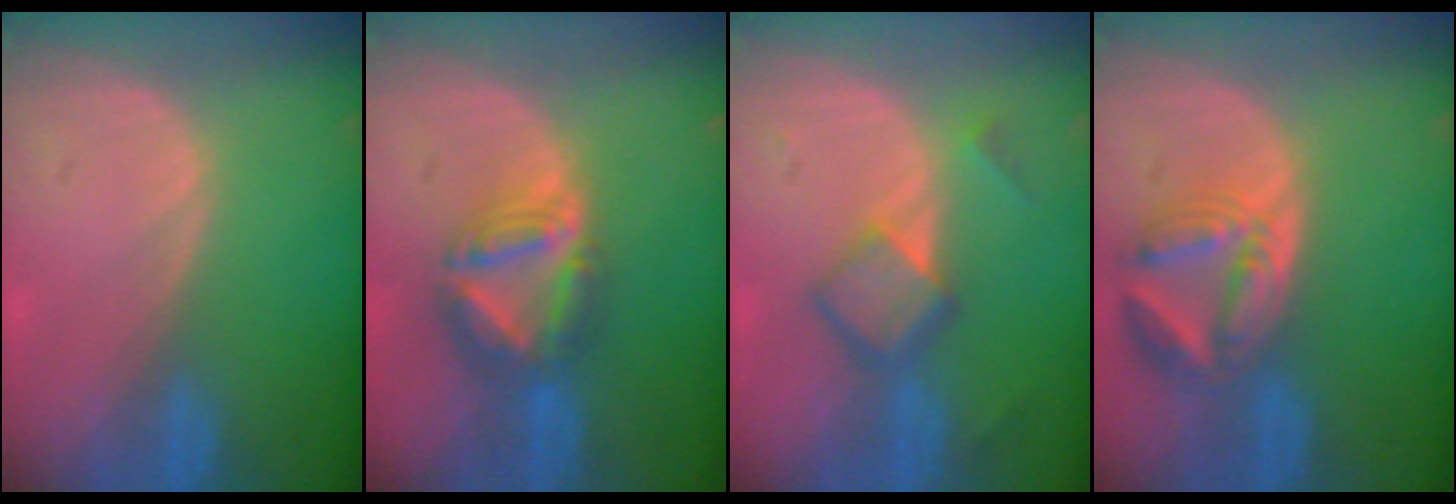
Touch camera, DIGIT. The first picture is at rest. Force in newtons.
{"total": 7.7, "press": 6.7, "slide": 3.9}
{"total": 5.9, "press": 5.0, "slide": 3.1}
{"total": 8.2, "press": 7.3, "slide": 3.8}